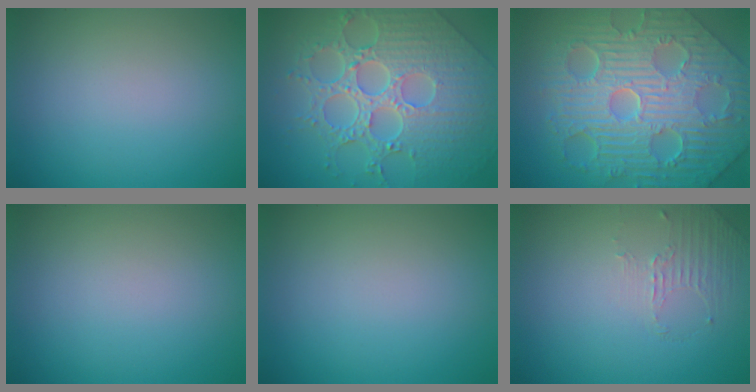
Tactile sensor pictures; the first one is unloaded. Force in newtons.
{"total": 8.8, "press": 6.5, "slide": 5.9}
{"total": 12.5, "press": 8.2, "slide": 9.4}
{"total": 0.0}
{"total": 0.0}
{"total": 1.2, "press": 0.4, "slide": 1.1}